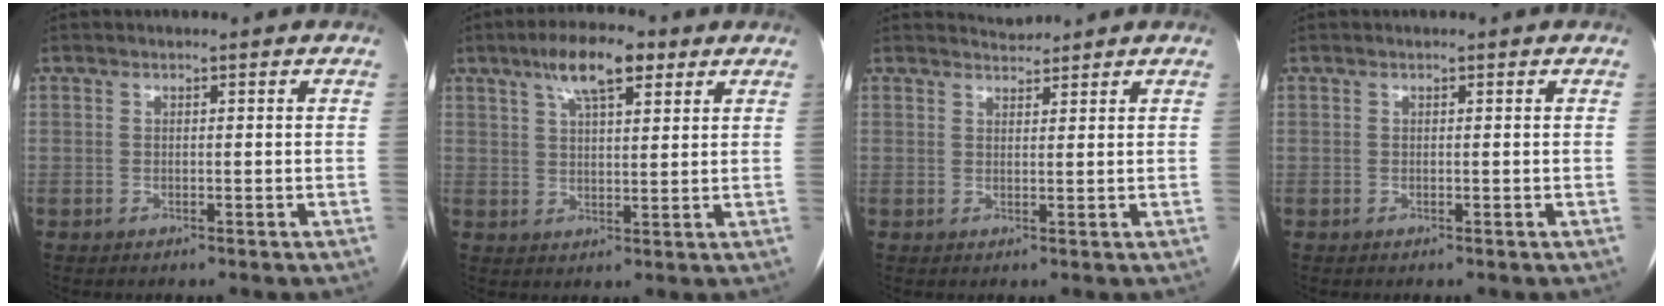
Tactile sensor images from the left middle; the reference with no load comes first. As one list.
[{"total": 8.2, "force": [4.8, 2.5, 6.2], "torque": [-0.112, 0.018, 0.080]}, {"total": 1.9, "force": [1.8, -0.1, -0.5], "torque": [-0.003, 0.004, 0.037]}, {"total": 0.0}]